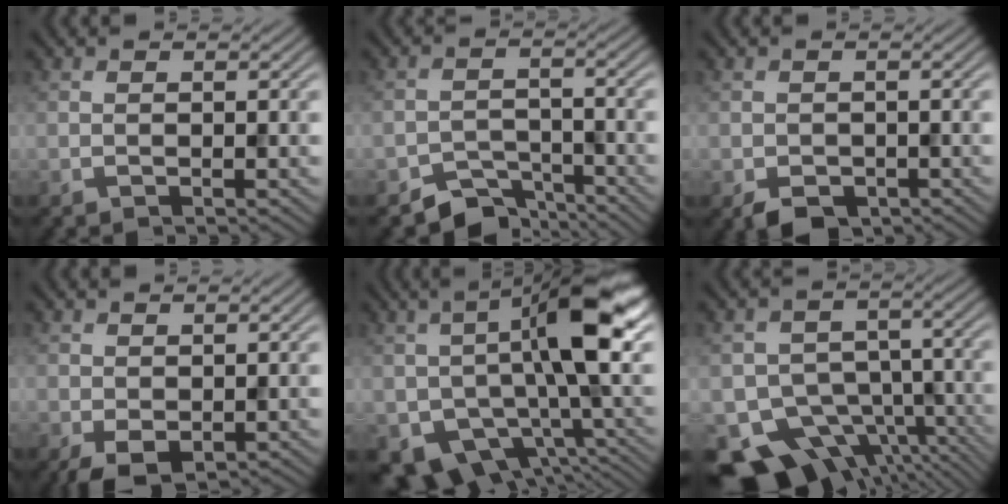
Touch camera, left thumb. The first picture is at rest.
{"total": 4.6, "force": [-3.9, 2.0, 1.2], "torque": [-0.014, -0.003, -0.073]}
{"total": 2.9, "force": [-1.6, 2.0, 1.3], "torque": [-0.025, -0.015, -0.031]}
{"total": 2.6, "force": [-0.3, 1.7, 1.9], "torque": [-0.044, -0.007, -0.002]}
{"total": 15.0, "force": [-1.8, 7.9, 12.6], "torque": [-0.207, -0.007, -0.024]}
{"total": 14.4, "force": [-9.3, 9.2, 5.9], "torque": [-0.112, -0.034, -0.128]}